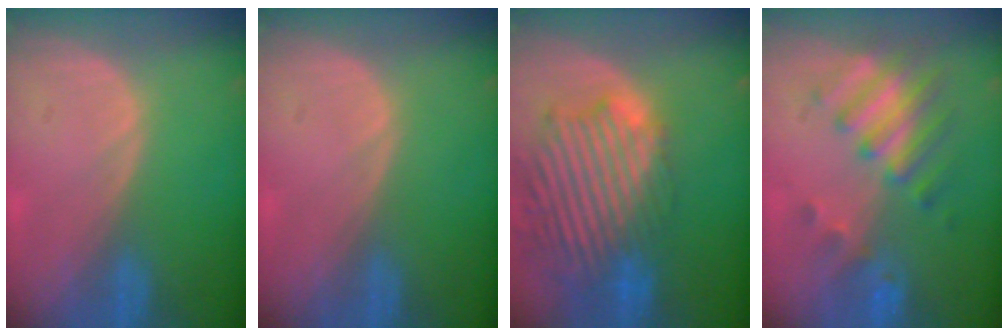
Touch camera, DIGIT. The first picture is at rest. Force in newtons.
{"total": 0.0}
{"total": 13.9, "press": 11.9, "slide": 7.2}
{"total": 8.3, "press": 7.2, "slide": 4.0}